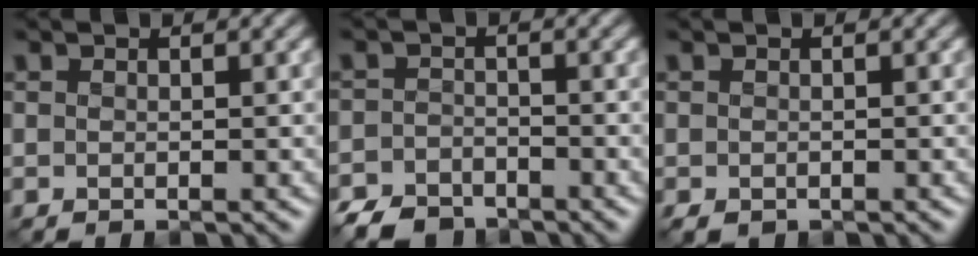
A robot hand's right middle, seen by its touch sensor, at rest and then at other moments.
{"total": 3.8, "force": [-3.3, 1.8, 1.0], "torque": [-0.016, -0.004, -0.065]}
{"total": 0.8, "force": [-0.5, 0.5, 0.4], "torque": [-0.007, -0.005, -0.007]}